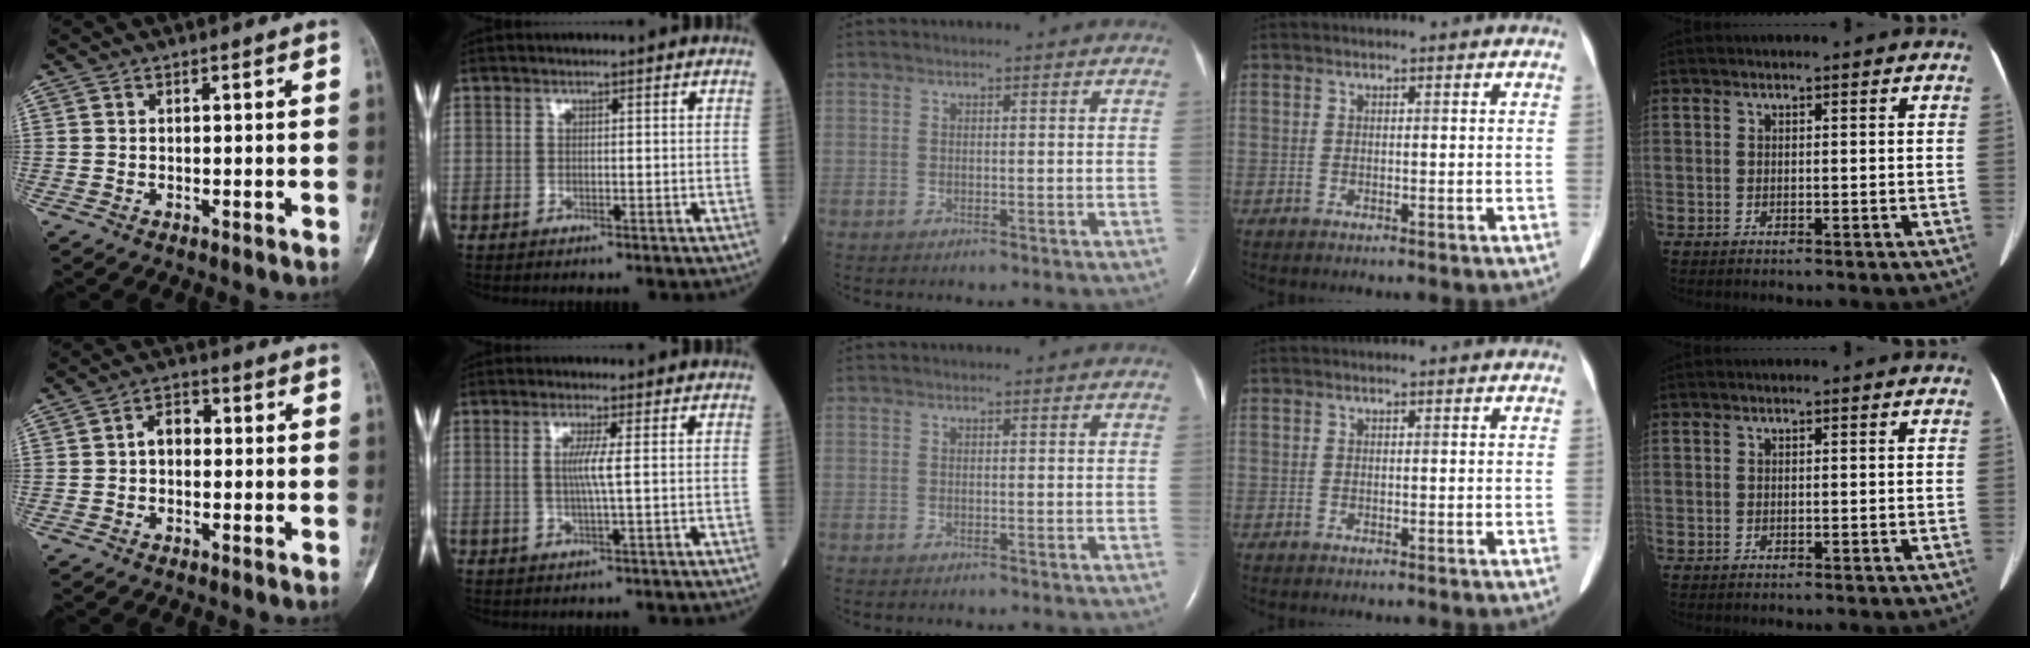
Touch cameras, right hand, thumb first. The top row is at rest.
{"thumb": {"total": 3.7, "force": [-0.2, 2.7, 2.6], "torque": [-0.028, 0.018, -0.012]}, "index": {"total": 3.2, "force": [0.4, -0.7, 3.1], "torque": [-0.066, -0.005, 0.007]}}